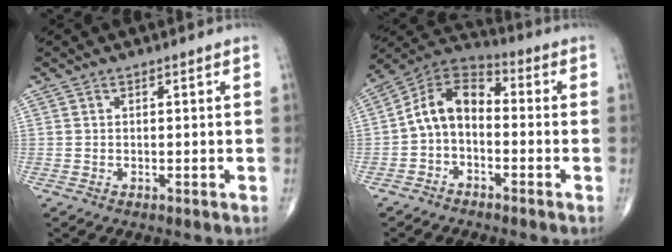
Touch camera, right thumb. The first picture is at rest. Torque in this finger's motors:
{"motor_torque": [1.75, 1.54, 1.20, -0.19, 0.07]}